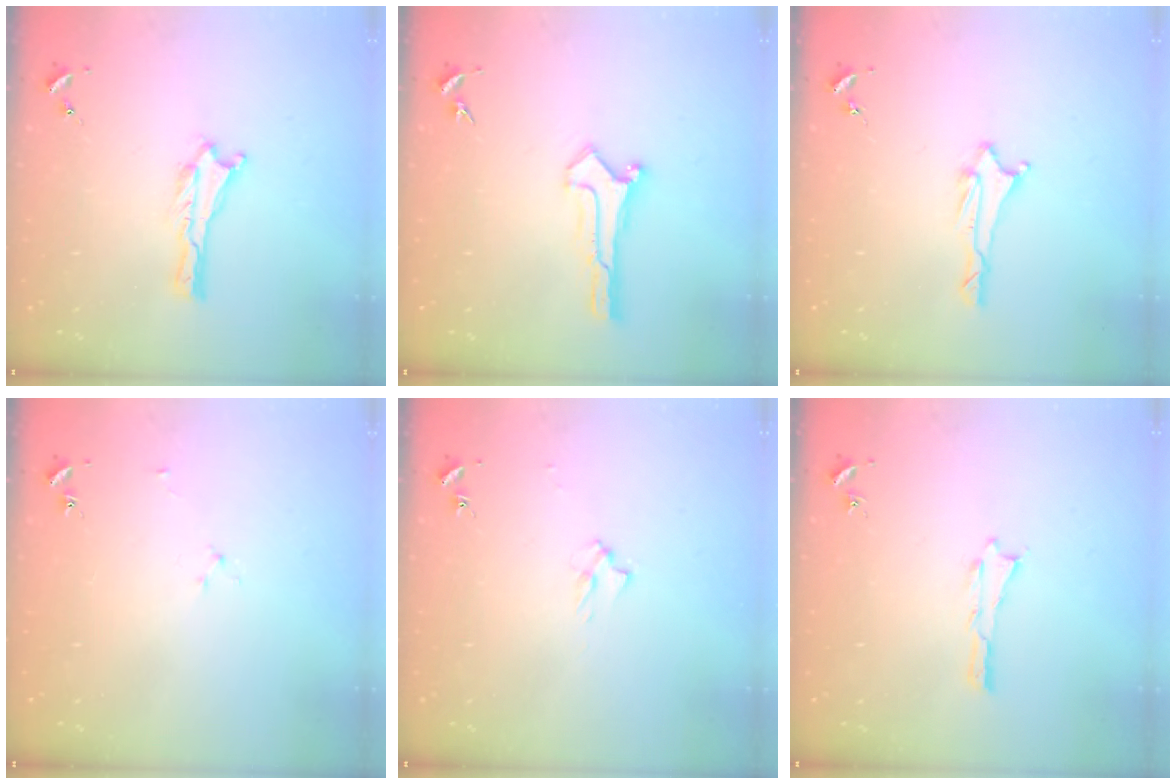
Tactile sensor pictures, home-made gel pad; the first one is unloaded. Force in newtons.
{"total": 0.0}
{"total": 1.7, "press": 1.6, "slide": 0.5}
{"total": 1.9, "press": 1.9, "slide": 0.3}
{"total": 2.0, "press": 2.0, "slide": 0.3}
{"total": 0.0}